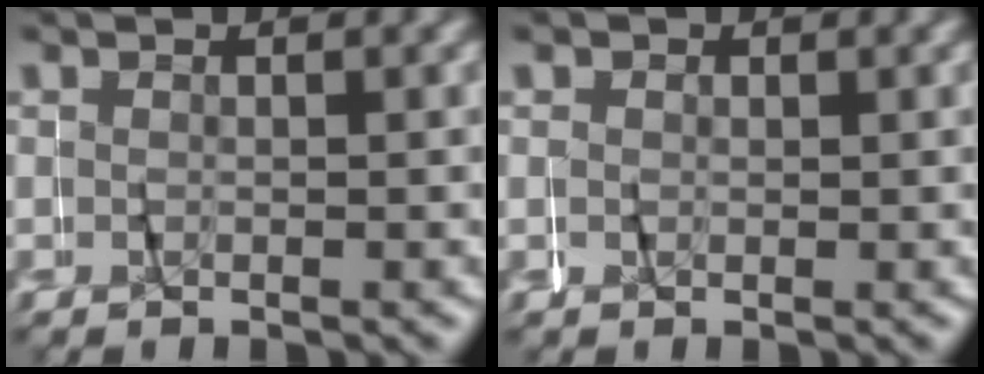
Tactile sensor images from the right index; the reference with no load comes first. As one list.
[{"total": 0.9, "force": [0.4, 0.8, 0.1], "torque": [-0.001, 0.000, 0.007]}]